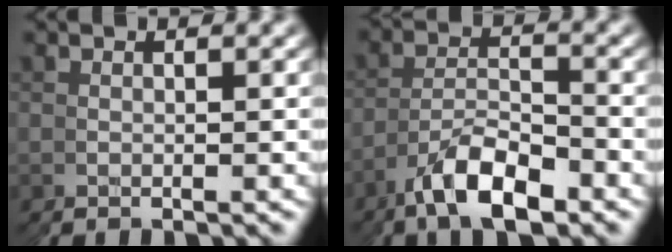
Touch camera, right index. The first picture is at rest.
{"total": 4.6, "force": [-3.2, 1.6, 2.8], "torque": [-0.053, 0.002, -0.062]}